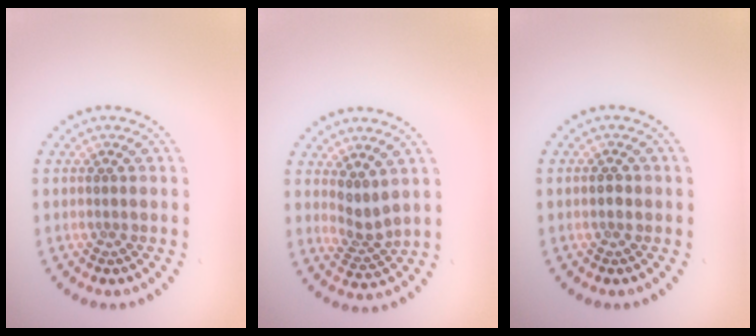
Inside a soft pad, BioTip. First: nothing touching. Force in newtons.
{"total": 2.3, "press": 1.7, "slide": 1.5}
{"total": 1.0, "press": 1.0, "slide": 0.1}